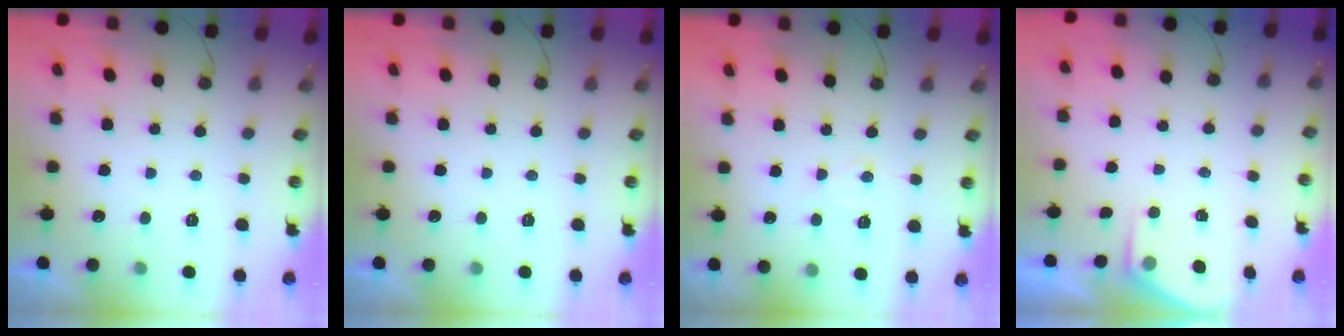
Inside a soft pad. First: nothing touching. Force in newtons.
{"total": 0.0}
{"total": 7.0, "press": 7.0, "slide": 0.6}
{"total": 1.5, "press": 1.4, "slide": 0.2}